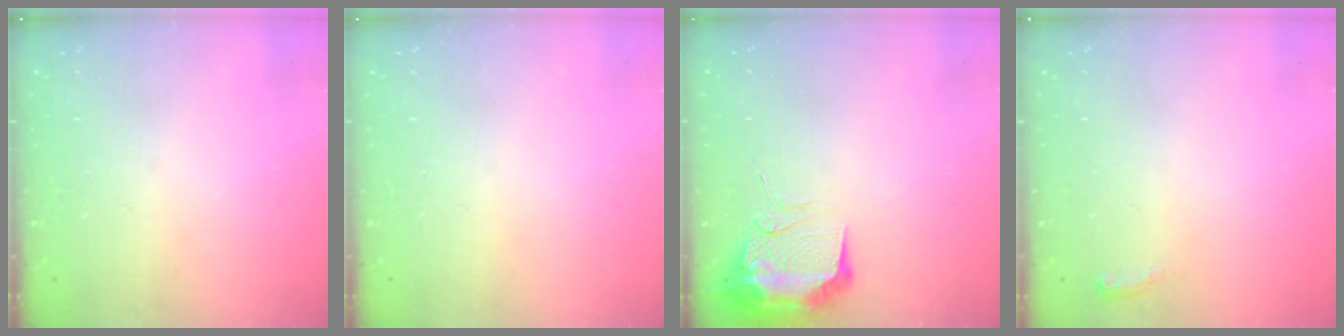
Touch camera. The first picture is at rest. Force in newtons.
{"total": 0.0}
{"total": 13.6, "press": 12.0, "slide": 6.4}
{"total": 4.1, "press": 3.8, "slide": 1.5}